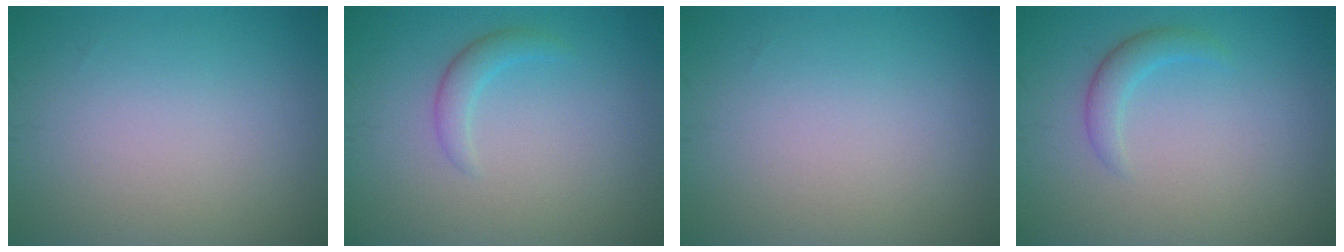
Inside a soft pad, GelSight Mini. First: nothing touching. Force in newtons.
{"total": 1.7, "press": 1.7, "slide": 0.1}
{"total": 0.0}
{"total": 1.8, "press": 1.8, "slide": 0.0}